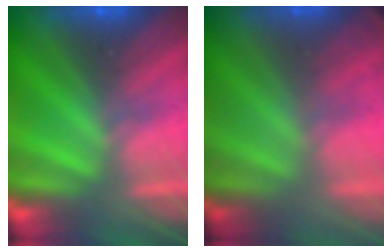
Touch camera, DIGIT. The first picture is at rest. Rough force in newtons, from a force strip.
{"total": 2.0}